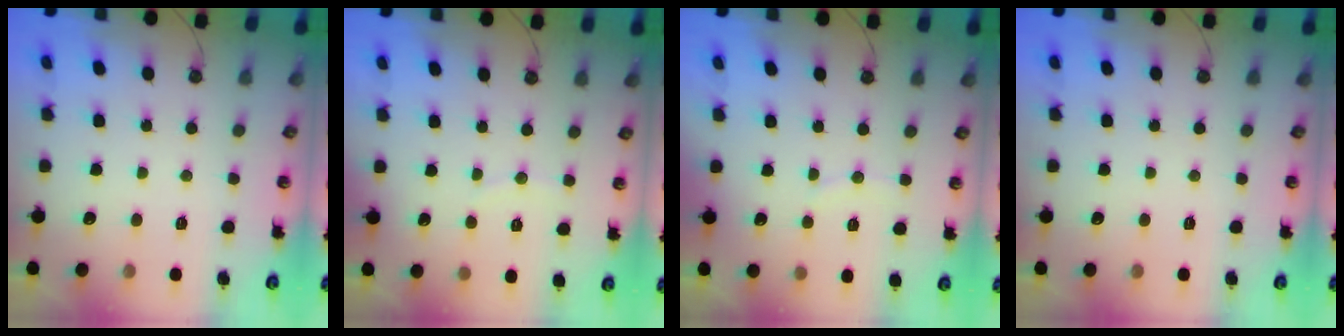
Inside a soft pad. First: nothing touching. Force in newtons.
{"total": 2.6, "press": 2.6, "slide": 0.3}
{"total": 4.4, "press": 4.4, "slide": 0.5}
{"total": 0.0}